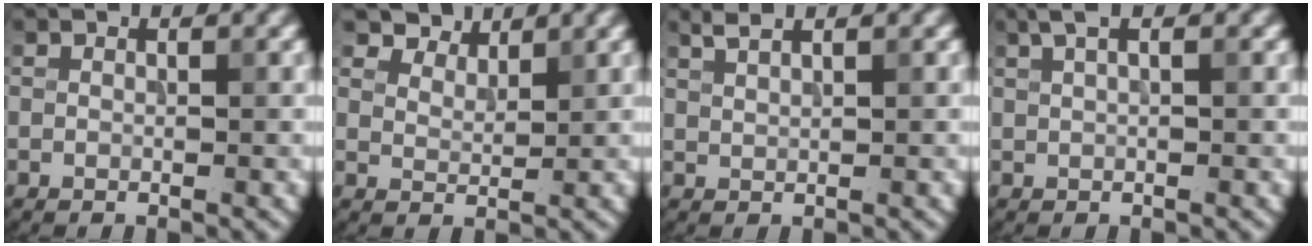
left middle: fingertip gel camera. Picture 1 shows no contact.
{"total": 4.2, "force": [3.8, 1.5, 1.0], "torque": [-0.031, -0.019, 0.079]}
{"total": 2.2, "force": [1.6, 0.7, 1.2], "torque": [-0.010, 0.003, 0.018]}
{"total": 2.1, "force": [1.2, 0.7, 1.6], "torque": [-0.018, 0.001, 0.013]}